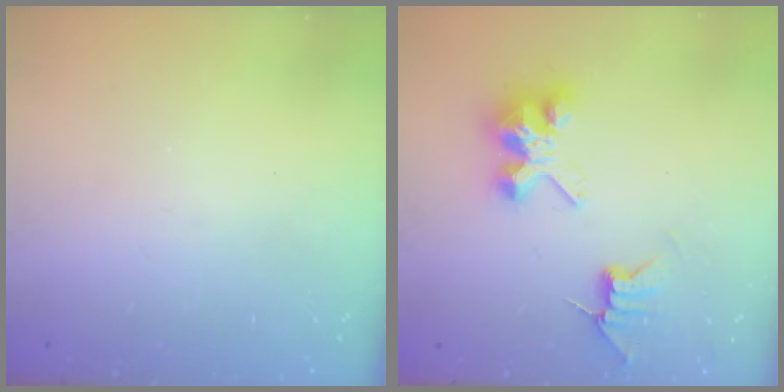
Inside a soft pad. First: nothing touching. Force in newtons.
{"total": 8.3, "press": 8.3, "slide": 0.5}